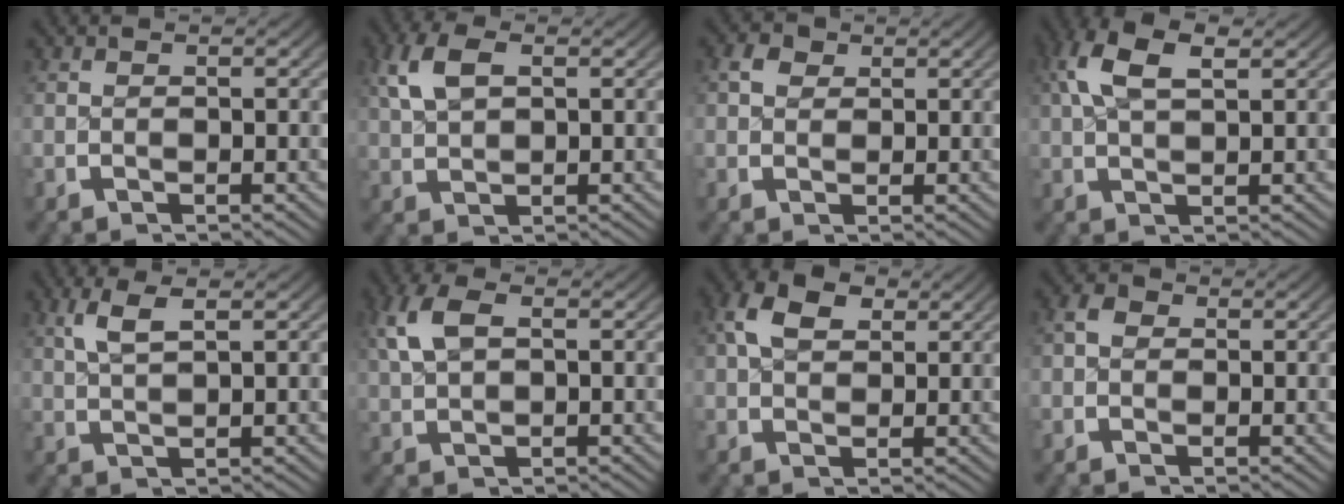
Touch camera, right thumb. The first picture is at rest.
{"total": 3.8, "force": [1.9, 1.9, 2.7], "torque": [-0.064, 0.005, 0.045]}
{"total": 2.2, "force": [1.3, 1.5, 1.1], "torque": [-0.014, 0.000, 0.022]}
{"total": 4.5, "force": [2.5, 1.6, 3.4], "torque": [-0.074, 0.005, 0.053]}
{"total": 3.0, "force": [2.0, 0.4, 2.2], "torque": [-0.046, 0.008, 0.045]}
{"total": 4.0, "force": [1.7, 2.1, 2.9], "torque": [-0.073, 0.005, 0.038]}
{"total": 4.8, "force": [2.4, 2.7, 3.1], "torque": [-0.053, 0.001, 0.044]}
{"total": 1.9, "force": [0.5, 1.5, 1.0], "torque": [-0.019, -0.001, 0.004]}